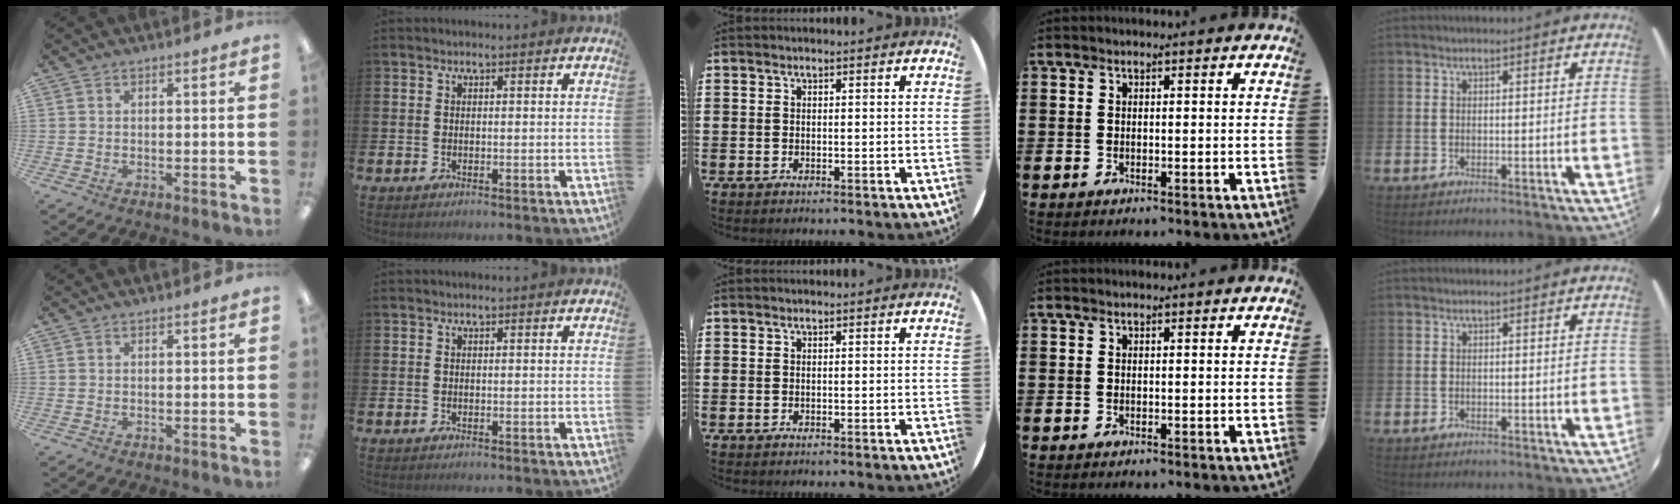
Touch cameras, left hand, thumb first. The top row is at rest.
{}